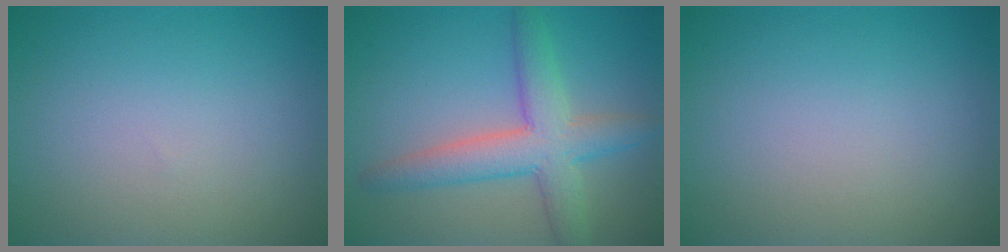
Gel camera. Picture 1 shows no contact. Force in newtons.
{"total": 5.5, "press": 5.5, "slide": 0.3}
{"total": 0.0}